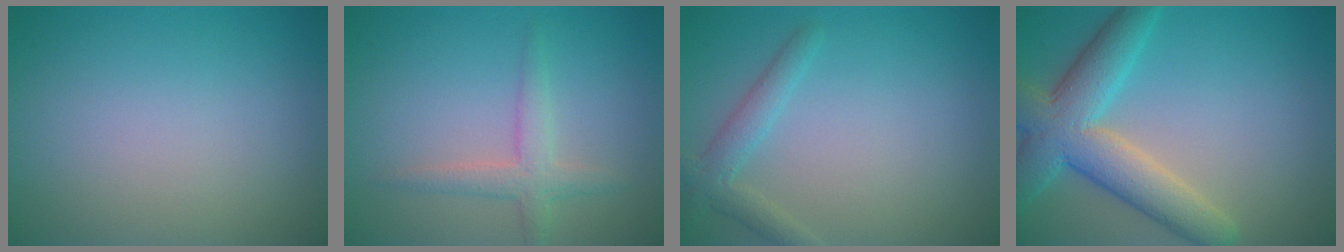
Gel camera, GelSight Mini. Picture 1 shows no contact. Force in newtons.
{"total": 2.4, "press": 2.4, "slide": 0.1}
{"total": 2.3, "press": 2.3, "slide": 0.1}
{"total": 7.1, "press": 7.1, "slide": 0.4}